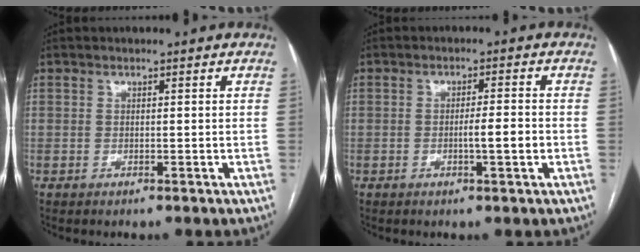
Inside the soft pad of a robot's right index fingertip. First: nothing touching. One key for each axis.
{"total": 3.6, "fx": -0.9, "fy": 0.1, "fz": 3.4, "tx": -0.056, "ty": 0.000, "tz": -0.014}